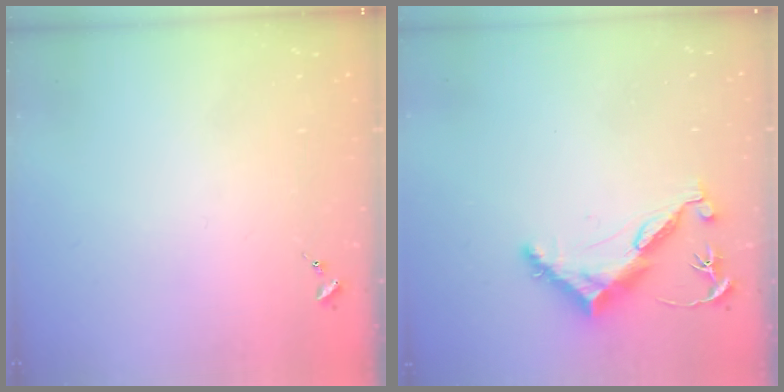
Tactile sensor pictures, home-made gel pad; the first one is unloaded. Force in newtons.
{"total": 11.7, "press": 11.7, "slide": 1.0}